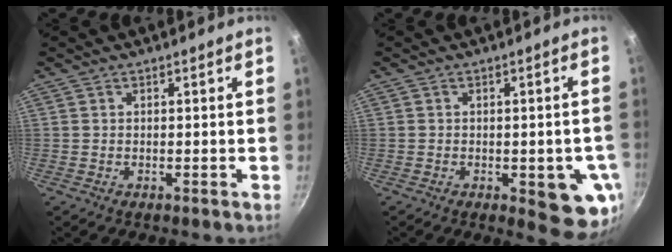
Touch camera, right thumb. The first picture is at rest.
{"total": 10.1, "force": [-2.6, 4.2, 8.8], "torque": [-0.068, 0.000, -0.029]}